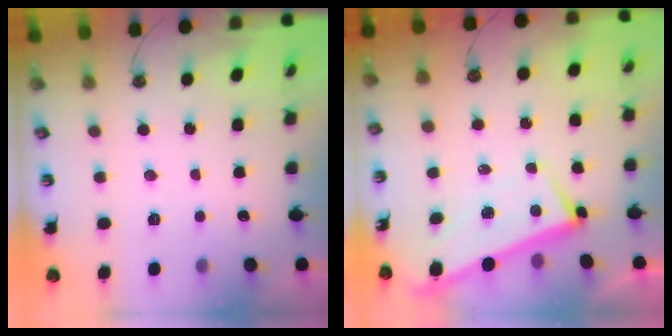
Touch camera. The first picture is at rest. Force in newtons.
{"total": 1.6, "press": 0.6, "slide": 1.5}